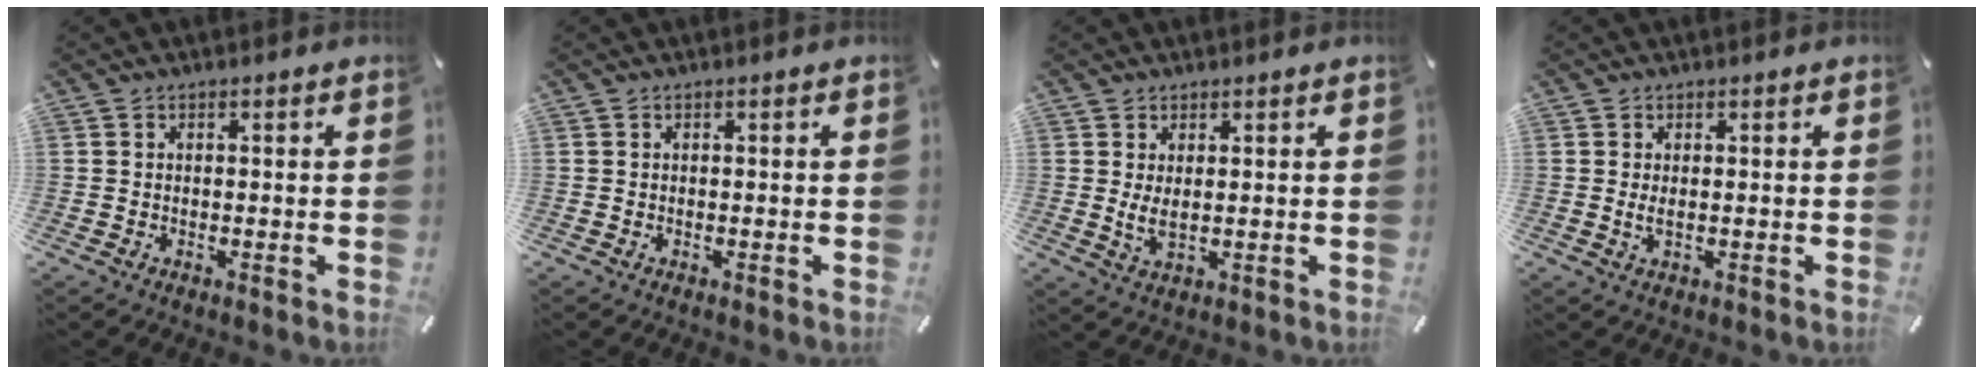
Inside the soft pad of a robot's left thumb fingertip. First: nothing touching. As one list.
[{"total": 0.0}, {"total": 3.9, "force": [0.9, 1.7, 3.4], "torque": [-0.079, -0.005, 0.015]}, {"total": 2.1, "force": [0.3, 0.8, 1.9], "torque": [-0.045, -0.002, 0.003]}]